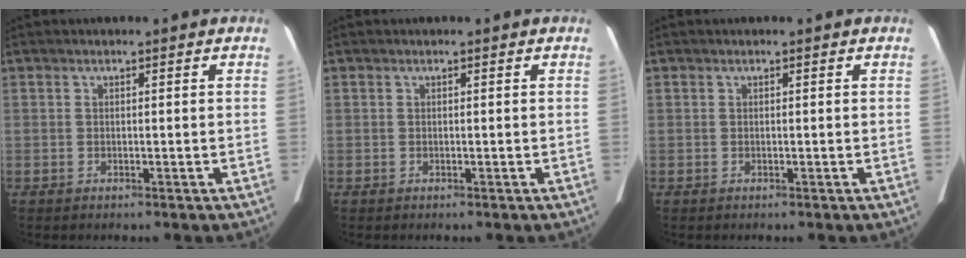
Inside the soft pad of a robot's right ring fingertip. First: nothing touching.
{"total": 0.0}
{"total": 0.0}